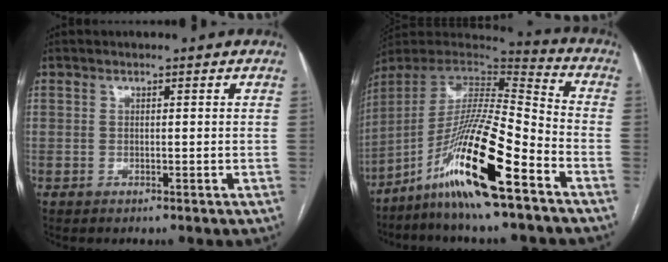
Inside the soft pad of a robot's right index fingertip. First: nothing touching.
{"total": 19.0, "force": [-10.8, 0.9, 15.5], "torque": [-0.318, -0.028, -0.205]}